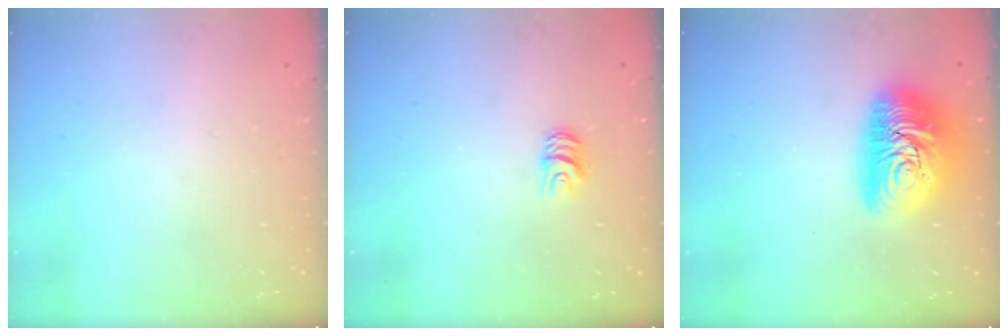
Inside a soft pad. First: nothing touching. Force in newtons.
{"total": 6.0, "press": 6.0, "slide": 0.6}
{"total": 15.7, "press": 15.7, "slide": 1.1}